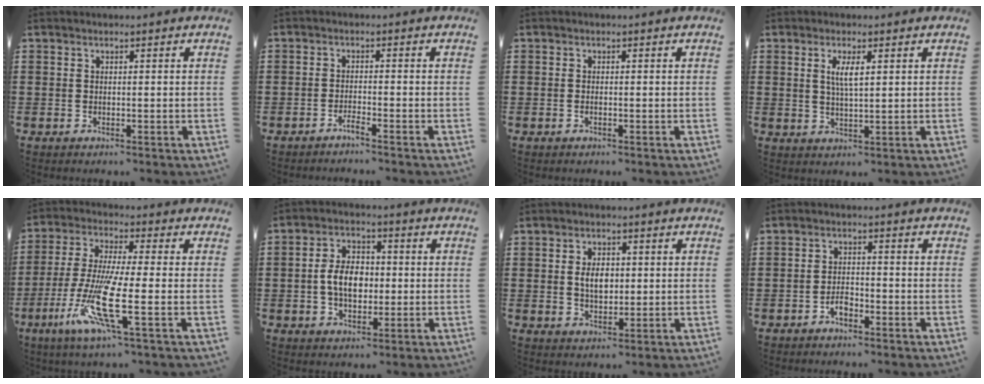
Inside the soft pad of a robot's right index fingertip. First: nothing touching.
{"total": 1.6, "force": [-1.5, -0.2, 0.5], "torque": [-0.011, 0.003, -0.029]}
{"total": 0.5, "force": [-0.3, -0.1, 0.4], "torque": [-0.009, -0.006, -0.004]}
{"total": 3.4, "force": [1.1, 0.8, 3.2], "torque": [-0.066, 0.004, 0.016]}
{"total": 12.1, "force": [-4.6, 1.5, 11.1], "torque": [-0.239, -0.017, -0.089]}
{"total": 6.6, "force": [-0.5, 4.3, 5.1], "torque": [-0.103, 0.006, -0.016]}
{"total": 4.2, "force": [0.2, 2.5, 3.4], "torque": [-0.063, 0.005, 0.001]}
{"total": 2.5, "force": [-1.7, 0.9, 1.6], "torque": [-0.034, 0.002, -0.034]}